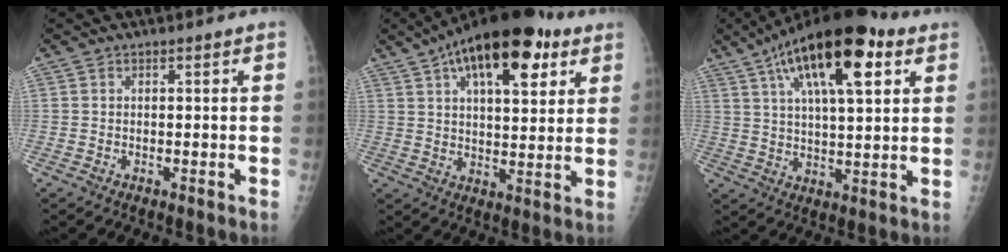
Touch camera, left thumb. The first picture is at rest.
{"total": 19.5, "force": [9.8, 8.7, 14.5], "torque": [-0.205, -0.009, 0.152]}
{"total": 19.6, "force": [9.1, 7.2, 15.8], "torque": [-0.244, -0.008, 0.147]}